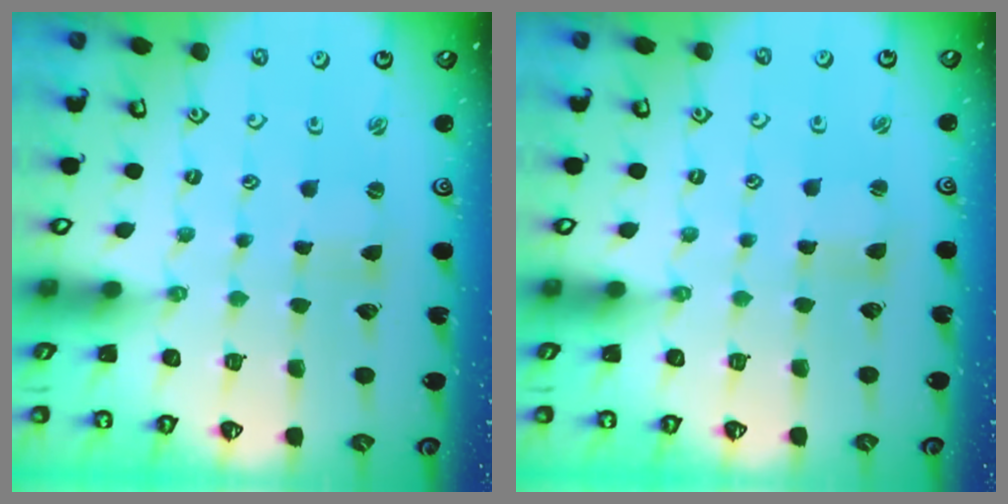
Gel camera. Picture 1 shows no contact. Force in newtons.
{"total": 1.2, "press": 1.1, "slide": 0.3}